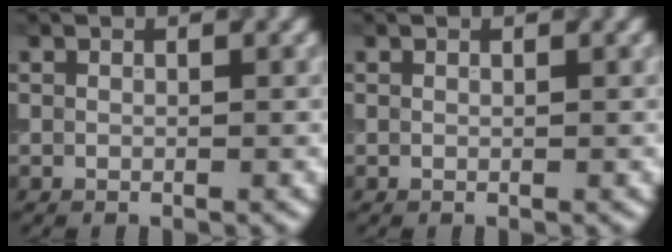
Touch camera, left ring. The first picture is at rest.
{"total": 0.0}